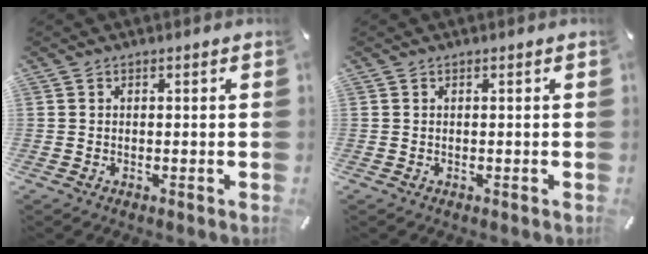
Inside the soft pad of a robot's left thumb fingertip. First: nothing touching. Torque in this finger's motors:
{"motor_torque": [-0.03, -0.03, 0.00, 0.00, 0.00]}